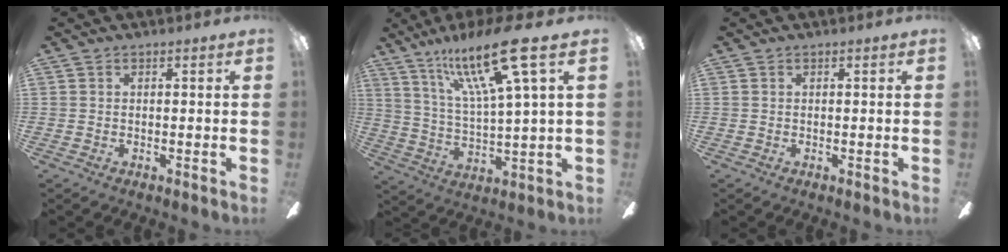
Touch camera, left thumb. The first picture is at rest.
{"total": 19.2, "force": [11.3, 3.4, 15.1], "torque": [-0.286, -0.049, 0.173]}
{"total": 0.0}